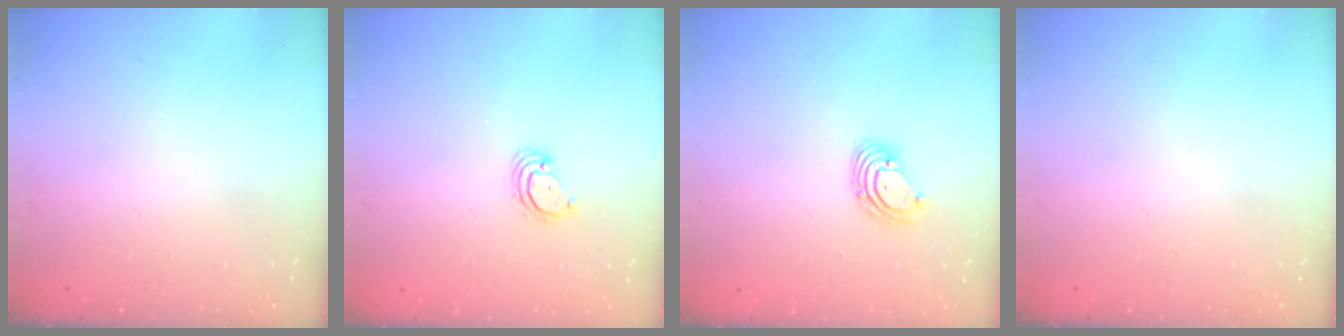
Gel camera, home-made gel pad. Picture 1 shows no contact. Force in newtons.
{"total": 2.9, "press": 2.9, "slide": 0.3}
{"total": 2.6, "press": 2.6, "slide": 0.1}
{"total": 0.0}